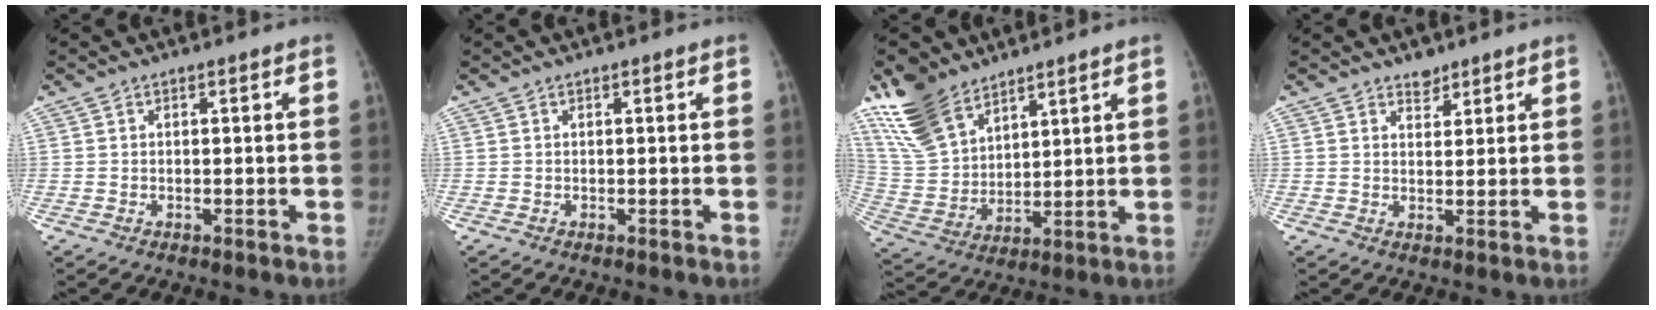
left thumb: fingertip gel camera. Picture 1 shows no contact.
{"total": 0.0}
{"total": 14.6, "force": [10.8, 7.4, 6.6], "torque": [-0.111, -0.042, 0.228]}
{"total": 2.8, "force": [2.3, 1.5, 0.7], "torque": [0.005, -0.016, 0.035]}